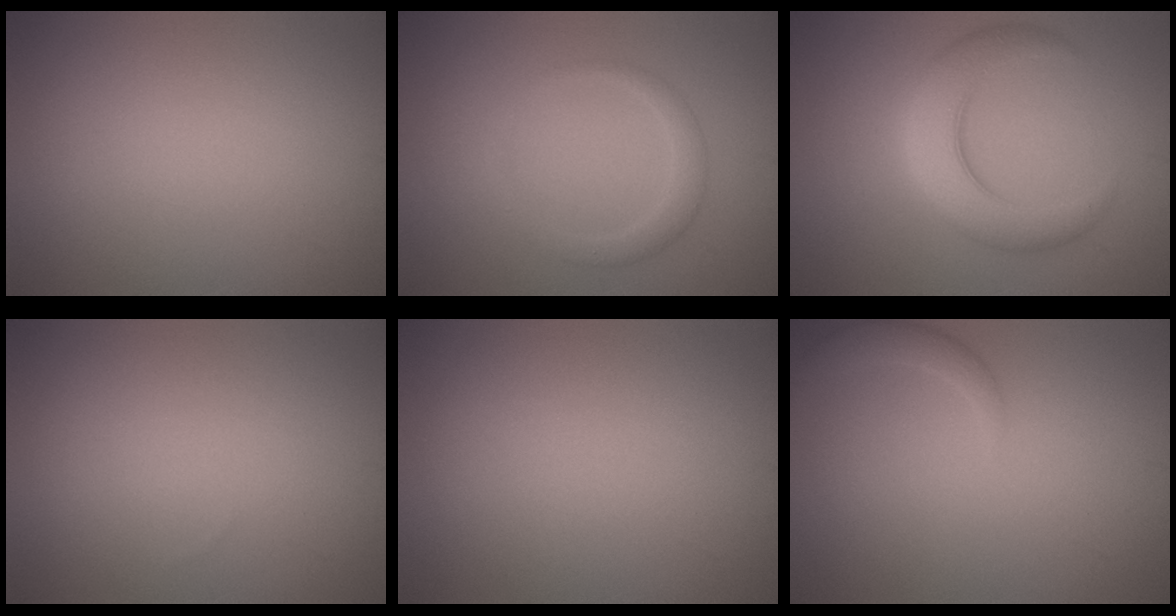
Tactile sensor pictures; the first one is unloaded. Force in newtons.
{"total": 1.8, "press": 1.8, "slide": 0.1}
{"total": 5.3, "press": 5.3, "slide": 0.1}
{"total": 0.0}
{"total": 0.0}
{"total": 1.6, "press": 1.6, "slide": 0.0}